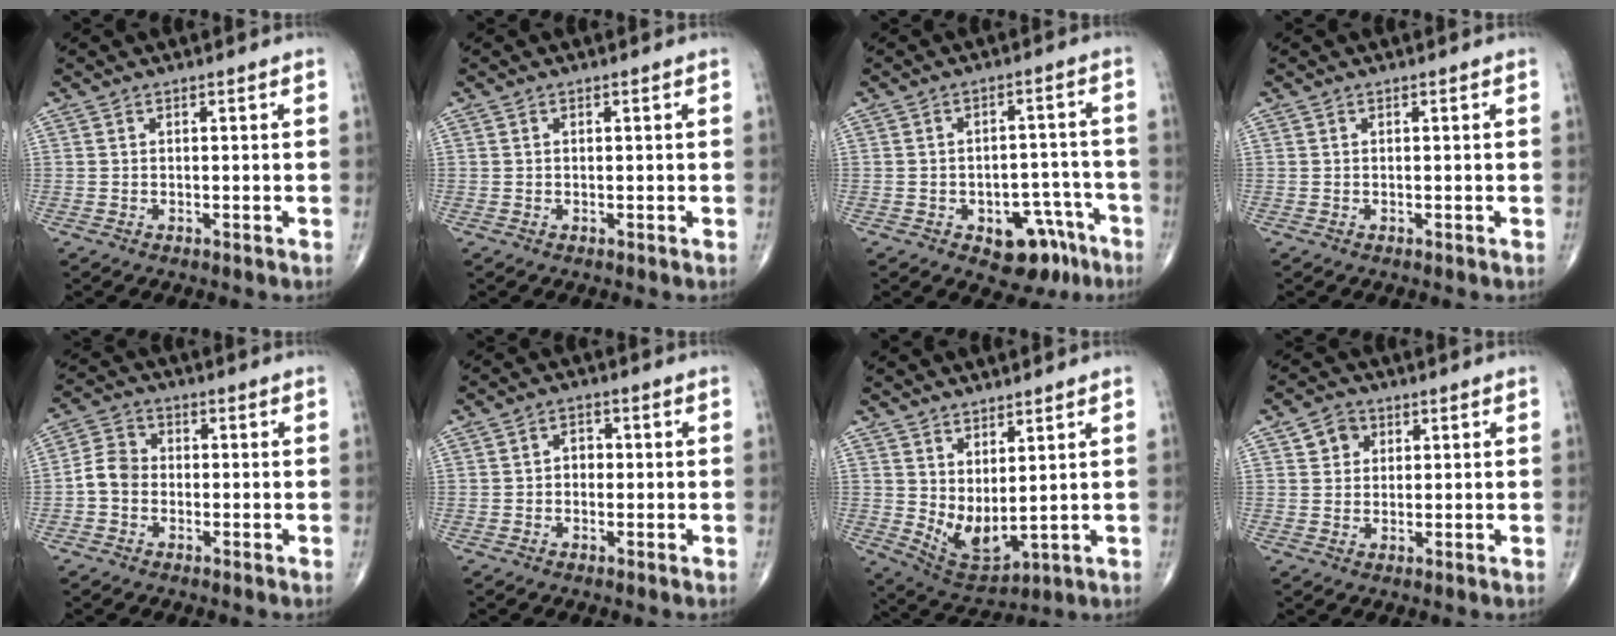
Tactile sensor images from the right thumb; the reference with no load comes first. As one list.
[{"total": 0.0}, {"total": 9.8, "force": [-5.4, 5.9, 5.8], "torque": [-0.036, 0.049, -0.064]}, {"total": 0.0}, {"total": 5.3, "force": [-1.3, 4.3, 2.8], "torque": [-0.044, 0.018, -0.036]}, {"total": 2.4, "force": [-0.1, 1.9, 1.5], "torque": [-0.006, 0.010, -0.008]}, {"total": 8.3, "force": [2.3, 3.5, 7.1], "torque": [-0.121, -0.031, 0.060]}, {"total": 3.9, "force": [1.5, 3.3, 1.4], "torque": [-0.004, -0.003, 0.020]}]